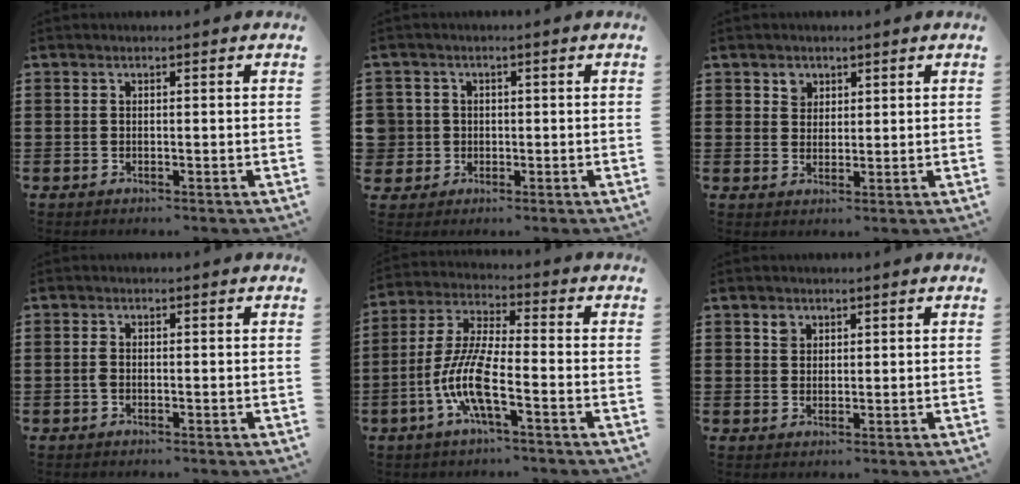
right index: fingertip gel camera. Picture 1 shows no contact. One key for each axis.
{"total": 3.1, "fx": -0.3, "fy": 3.0, "fz": 0.1, "tx": -0.026, "ty": 0.007, "tz": -0.012}
{"total": 2.5, "fx": 1.5, "fy": 1.9, "fz": 0.3, "tx": -0.014, "ty": 0.008, "tz": 0.028}
{"total": 1.2, "fx": -0.4, "fy": 0.5, "fz": 1.0, "tx": -0.028, "ty": -0.004, "tz": -0.009}
{"total": 9.2, "fx": -3.9, "fy": 1.7, "fz": 8.2, "tx": -0.196, "ty": -0.015, "tz": -0.082}
{"total": 1.7, "fx": 1.1, "fy": 1.2, "fz": 0.3, "tx": -0.009, "ty": 0.004, "tz": 0.023}